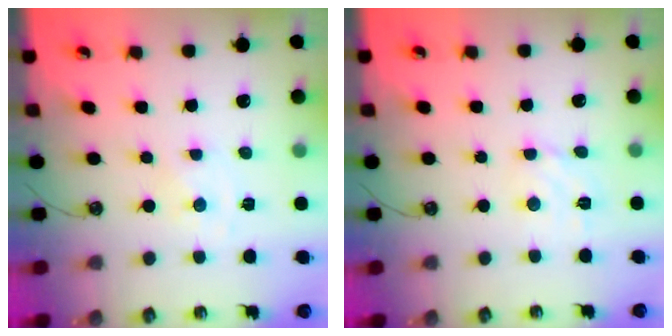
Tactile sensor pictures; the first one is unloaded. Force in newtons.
{"total": 3.4, "press": 3.4, "slide": 0.3}